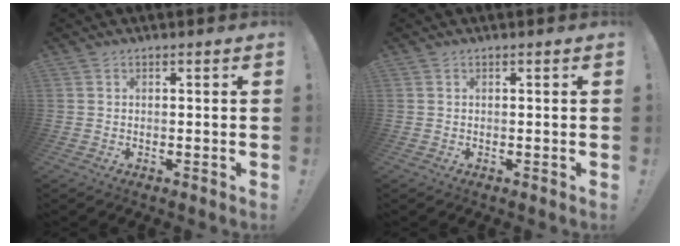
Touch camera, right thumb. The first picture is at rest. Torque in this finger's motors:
{"motor_torque": [-0.09, 0.03, 0.02, -0.02, 0.02]}